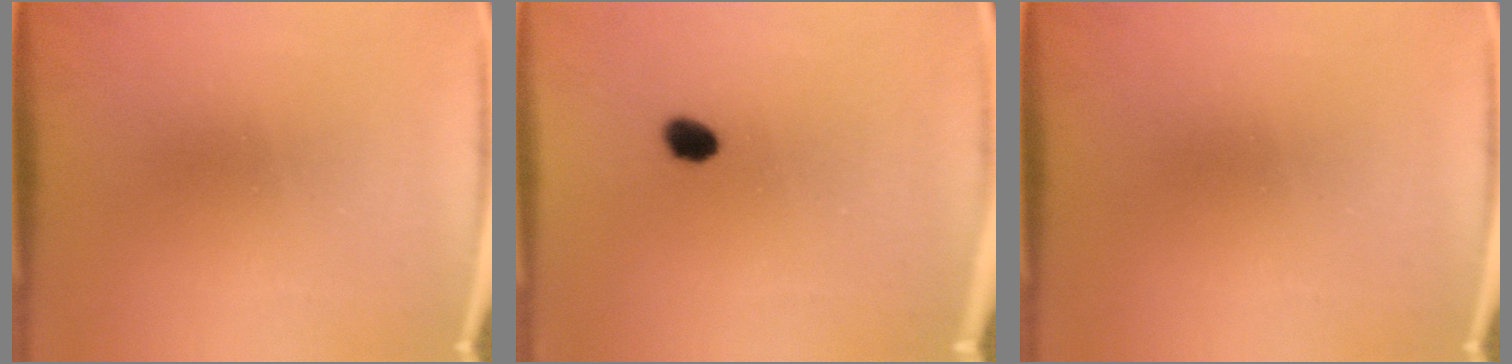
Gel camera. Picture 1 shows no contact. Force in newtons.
{"total": 2.7}
{"total": 0.0}